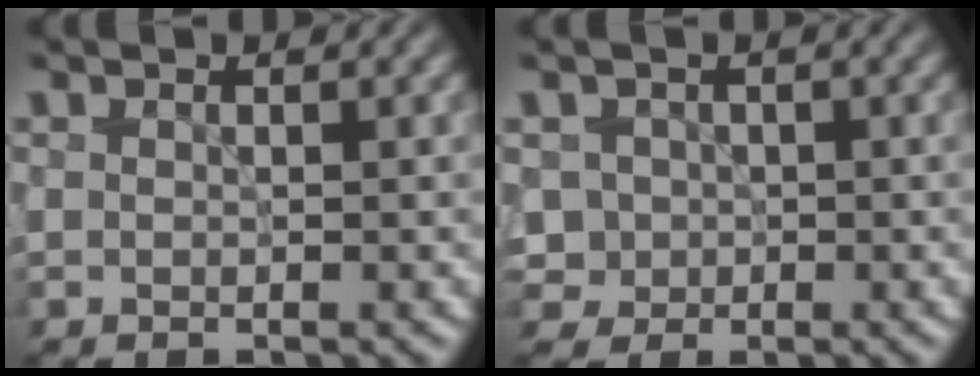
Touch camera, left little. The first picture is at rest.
{"total": 2.7, "force": [-0.1, 2.6, 0.6], "torque": [0.001, 0.013, -0.003]}